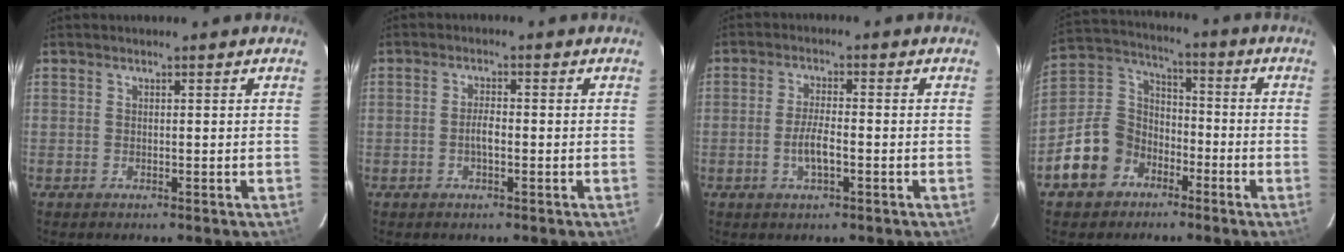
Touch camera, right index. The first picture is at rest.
{"total": 2.4, "force": [-0.8, 0.6, 2.2], "torque": [-0.043, 0.003, -0.015]}
{"total": 4.6, "force": [-1.6, 1.1, 4.2], "torque": [-0.085, 0.000, -0.030]}
{"total": 12.2, "force": [-6.8, 9.4, 4.0], "torque": [-0.101, 0.042, -0.111]}